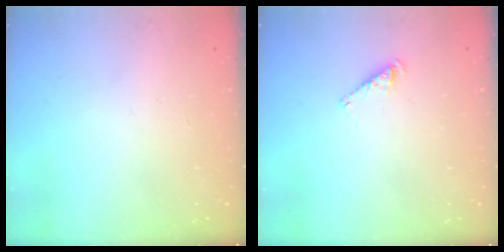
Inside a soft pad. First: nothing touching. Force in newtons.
{"total": 2.5, "press": 2.5, "slide": 0.5}